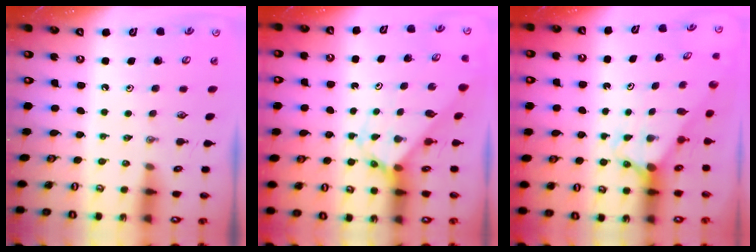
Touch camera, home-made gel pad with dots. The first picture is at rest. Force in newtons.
{"total": 2.8, "press": 2.8, "slide": 0.1}
{"total": 2.8, "press": 2.8, "slide": 0.0}